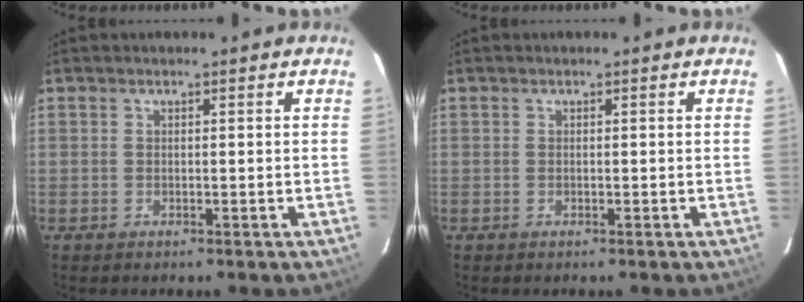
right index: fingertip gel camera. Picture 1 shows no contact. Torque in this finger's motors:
{"motor_torque": [0.00, 0.00, 0.02, 0.01]}